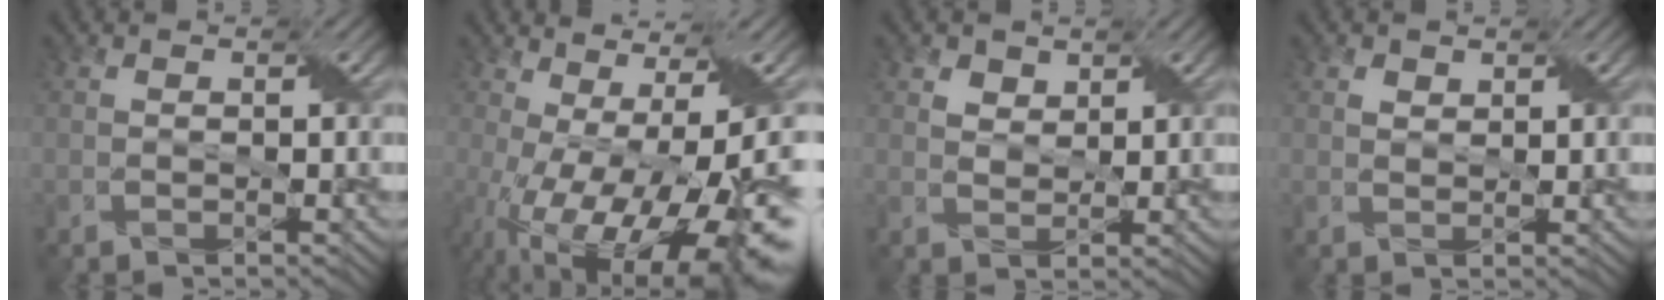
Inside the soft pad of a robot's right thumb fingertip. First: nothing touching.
{"total": 16.9, "force": [-6.5, 5.8, 14.4], "torque": [-0.268, -0.042, -0.082]}
{"total": 2.1, "force": [1.5, 1.4, 0.4], "torque": [-0.014, -0.002, 0.027]}
{"total": 1.1, "force": [0.8, 0.7, 0.0], "torque": [-0.004, -0.001, 0.016]}